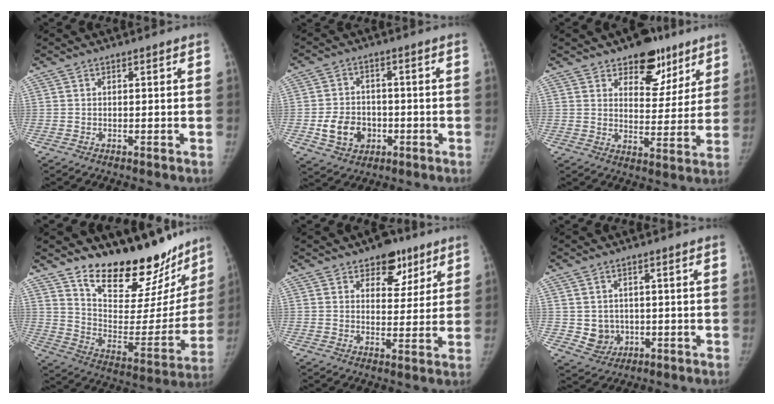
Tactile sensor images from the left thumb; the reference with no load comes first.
{"total": 8.4, "force": [-2.2, 6.8, 4.4], "torque": [-0.054, 0.012, -0.033]}
{"total": 12.0, "force": [7.8, 7.0, 5.8], "torque": [-0.023, -0.041, 0.112]}
{"total": 25.0, "force": [20.5, 10.0, 10.2], "torque": [-0.102, -0.123, 0.305]}
{"total": 7.9, "force": [4.9, 5.0, 3.6], "torque": [-0.009, -0.022, 0.068]}
{"total": 4.9, "force": [-0.4, 4.5, 1.9], "torque": [-0.008, 0.002, 0.008]}